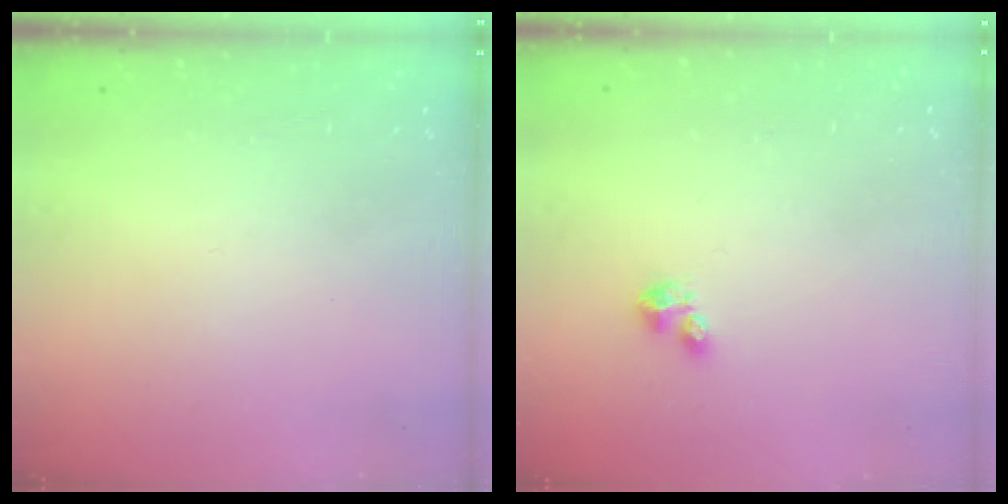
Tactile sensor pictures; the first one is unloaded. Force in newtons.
{"total": 3.1, "press": 3.0, "slide": 0.5}